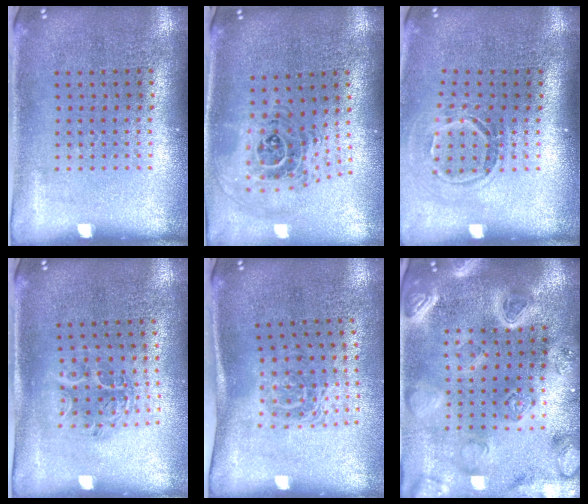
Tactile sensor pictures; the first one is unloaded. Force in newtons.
{"total": 1.3, "press": 1.2, "slide": 0.6}
{"total": 1.6, "press": 1.1, "slide": 1.1}
{"total": 1.1, "press": 1.1, "slide": 0.2}
{"total": 1.7, "press": 1.1, "slide": 1.3}
{"total": 4.3, "press": 3.8, "slide": 1.9}